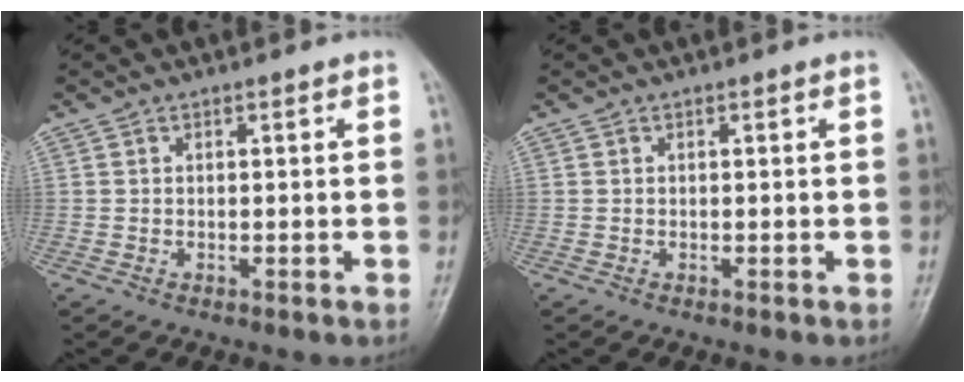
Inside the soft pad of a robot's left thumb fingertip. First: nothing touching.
{"total": 0.0}